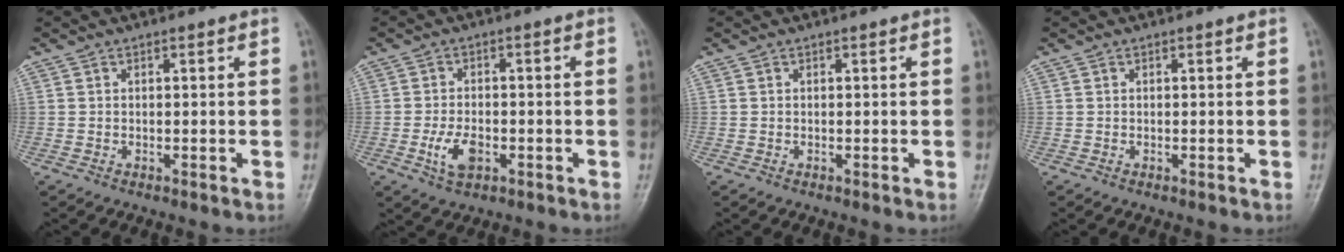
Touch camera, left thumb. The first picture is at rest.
{"total": 5.4, "force": [-2.0, 3.1, 4.1], "torque": [-0.078, 0.008, -0.033]}
{"total": 0.0}
{"total": 0.0}